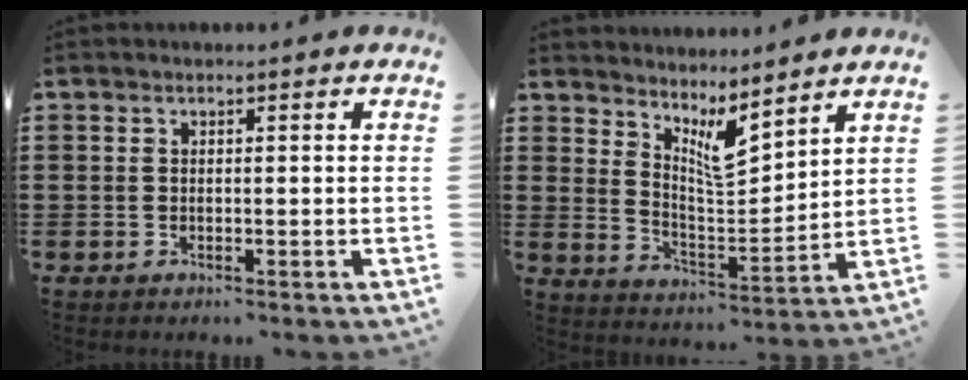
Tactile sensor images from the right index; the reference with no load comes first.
{"total": 5.9, "force": [4.6, 1.4, 3.4], "torque": [-0.066, -0.031, 0.078]}